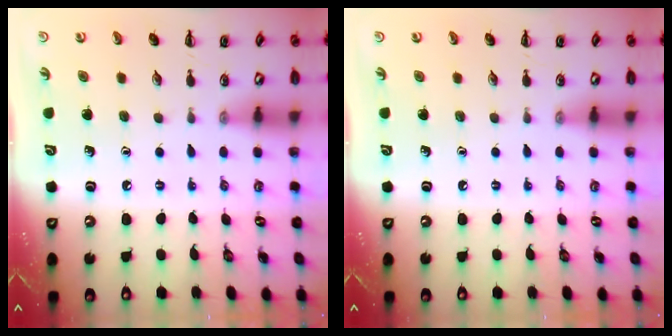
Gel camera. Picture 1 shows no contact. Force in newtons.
{"total": 0.0}